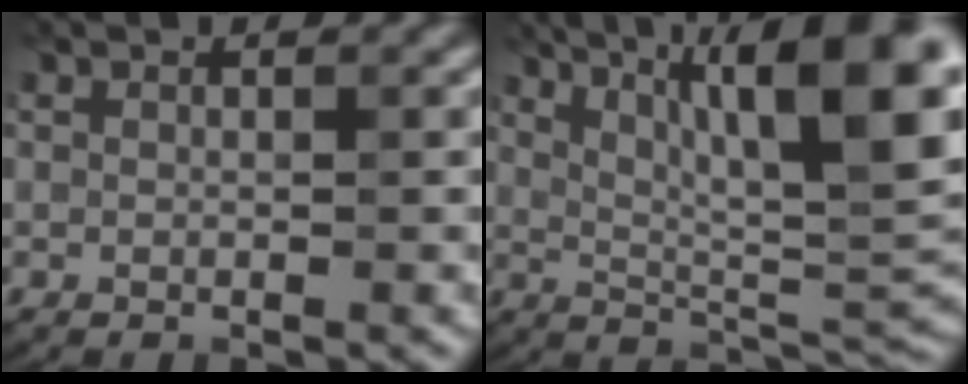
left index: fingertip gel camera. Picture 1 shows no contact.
{"total": 13.1, "force": [5.8, 3.9, 11.1], "torque": [-0.134, 0.011, 0.085]}